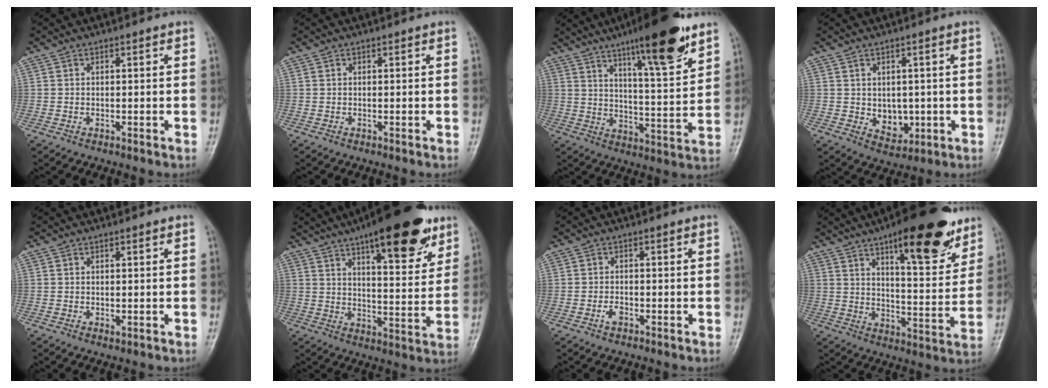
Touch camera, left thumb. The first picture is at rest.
{"total": 0.0}
{"total": 17.1, "force": [11.0, 3.0, 12.8], "torque": [-0.177, -0.057, 0.174]}
{"total": 5.5, "force": [-0.3, 4.2, 3.5], "torque": [-0.026, -0.008, 0.011]}
{"total": 1.2, "force": [0.2, 0.5, 1.0], "torque": [-0.014, -0.004, 0.006]}
{"total": 20.8, "force": [12.6, 7.0, 15.0], "torque": [-0.183, -0.044, 0.185]}
{"total": 1.6, "force": [-0.9, 0.9, 1.1], "torque": [-0.022, 0.005, -0.018]}
{"total": 20.2, "force": [12.3, 6.4, 14.7], "torque": [-0.169, -0.055, 0.182]}